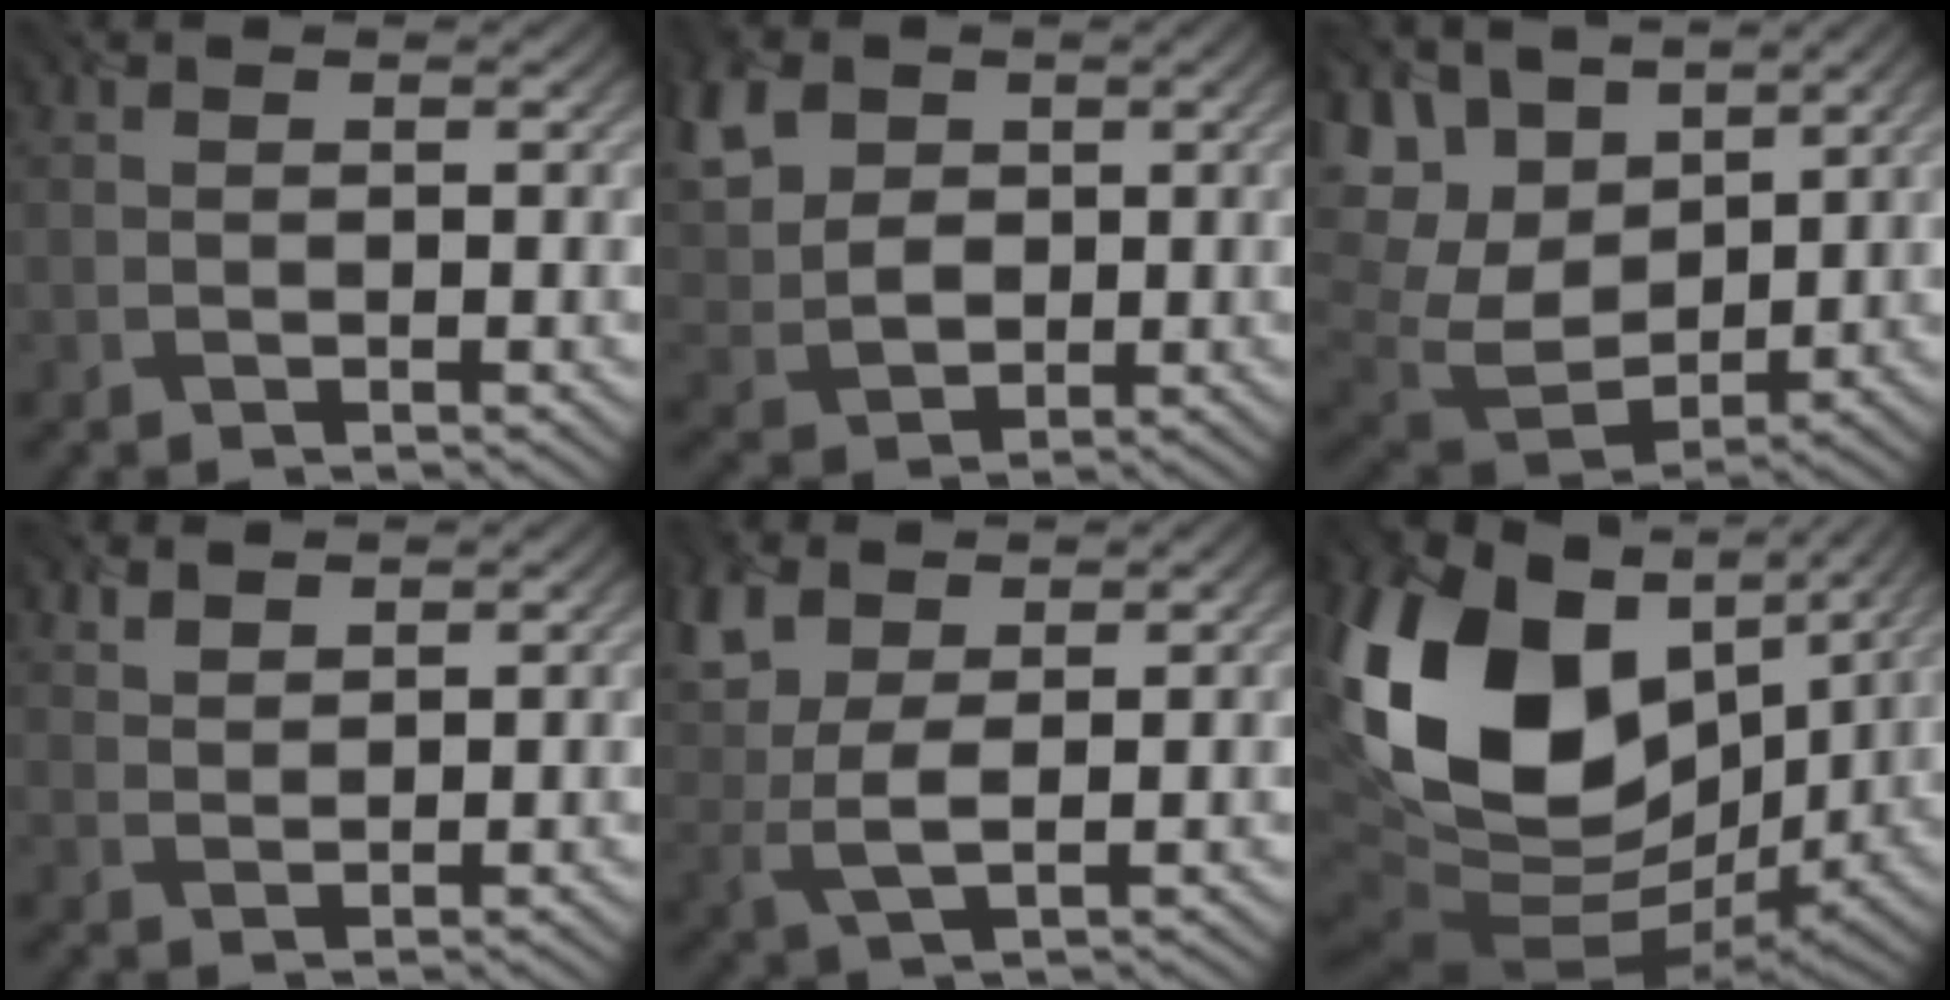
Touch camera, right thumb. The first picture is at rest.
{"total": 9.4, "force": [3.1, 6.8, 5.6], "torque": [-0.166, 0.020, 0.050]}
{"total": 13.7, "force": [6.0, 8.6, 8.8], "torque": [-0.249, 0.023, 0.124]}
{"total": 3.0, "force": [2.7, 0.8, 1.0], "torque": [-0.021, -0.005, 0.062]}
{"total": 7.4, "force": [3.7, 3.5, 5.4], "torque": [-0.156, 0.013, 0.069]}
{"total": 20.7, "force": [4.5, 14.2, 14.4], "torque": [-0.325, -0.019, 0.103]}